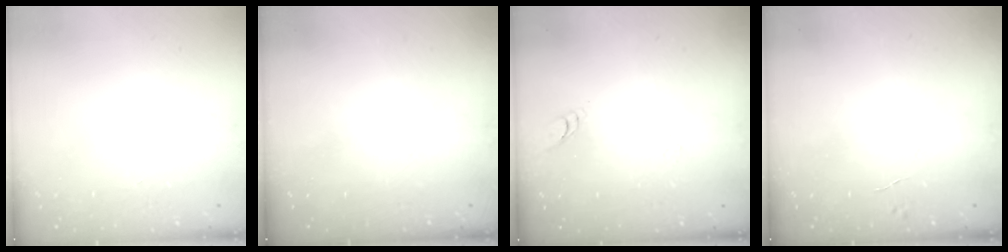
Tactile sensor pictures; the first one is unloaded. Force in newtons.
{"total": 0.0}
{"total": 5.1, "press": 5.1, "slide": 0.5}
{"total": 3.0, "press": 3.0, "slide": 0.3}